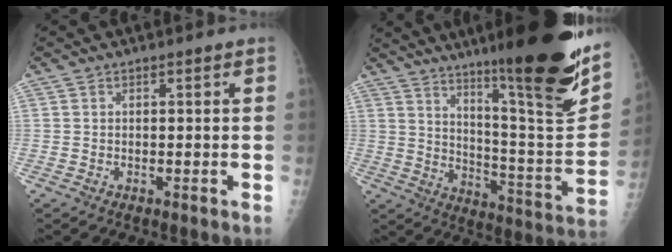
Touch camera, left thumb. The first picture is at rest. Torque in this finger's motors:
{"motor_torque": [4.63, 0.37, 1.45, -1.32, 0.42]}